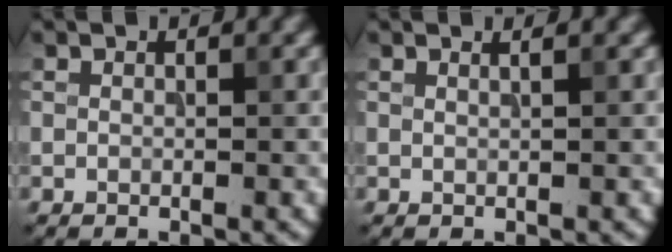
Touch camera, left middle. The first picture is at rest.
{"total": 1.4, "force": [0.9, 0.7, 1.0], "torque": [-0.002, 0.000, -0.002]}